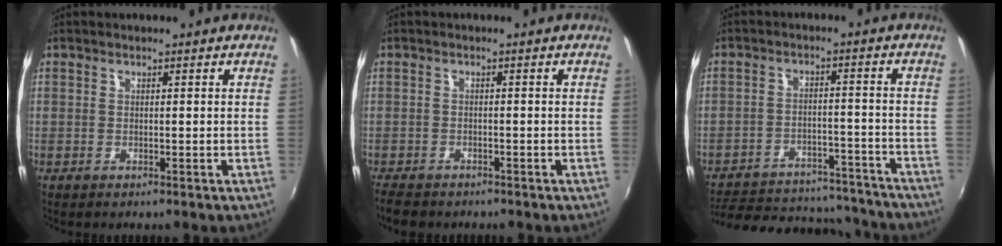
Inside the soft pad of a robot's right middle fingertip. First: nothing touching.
{"total": 4.9, "force": [-4.3, 1.9, 1.6], "torque": [-0.051, -0.017, -0.075]}
{"total": 22.4, "force": [-19.2, 8.5, 7.8], "torque": [-0.164, 0.027, -0.235]}